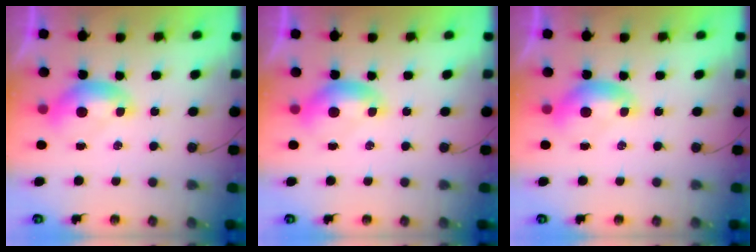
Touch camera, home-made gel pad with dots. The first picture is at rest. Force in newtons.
{"total": 0.0}
{"total": 0.0}